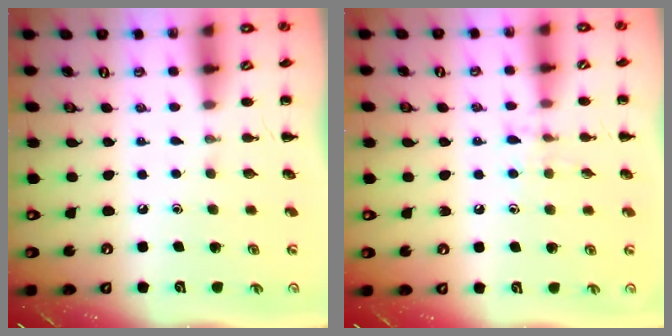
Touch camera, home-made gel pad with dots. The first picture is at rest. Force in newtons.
{"total": 7.4, "press": 7.2, "slide": 1.5}